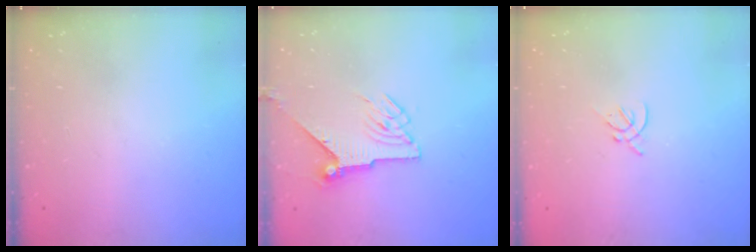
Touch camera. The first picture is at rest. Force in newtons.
{"total": 7.6, "press": 7.6, "slide": 0.1}
{"total": 2.2, "press": 2.1, "slide": 0.6}